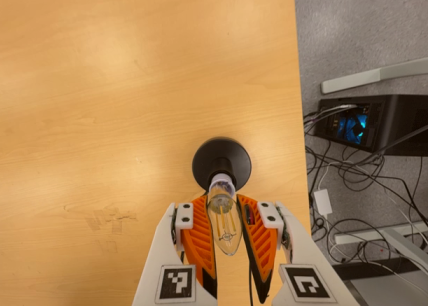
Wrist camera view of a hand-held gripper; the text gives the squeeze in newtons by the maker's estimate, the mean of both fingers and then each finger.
{"total": 21.0, "left": 22.7, "right": 19.3}